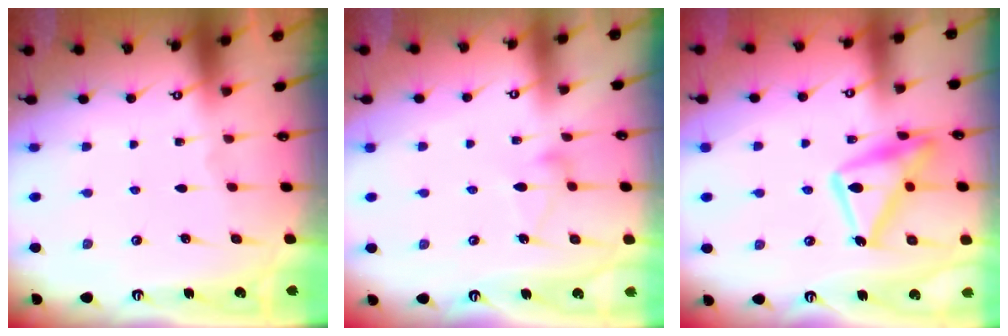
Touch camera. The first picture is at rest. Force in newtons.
{"total": 6.2, "press": 6.2, "slide": 0.4}
{"total": 17.2, "press": 17.2, "slide": 1.1}